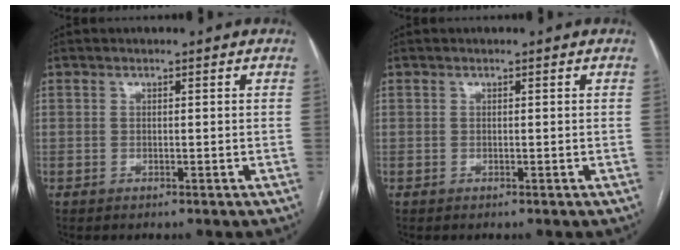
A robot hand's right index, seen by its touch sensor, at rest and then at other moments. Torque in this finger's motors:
{"motor_torque": [0.53, 0.21, -0.06, 0.00]}